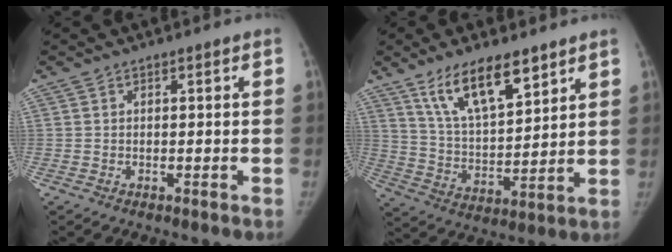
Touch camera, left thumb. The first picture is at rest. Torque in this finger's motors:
{"motor_torque": [0.20, 0.22, 1.41, -1.36, 0.10]}